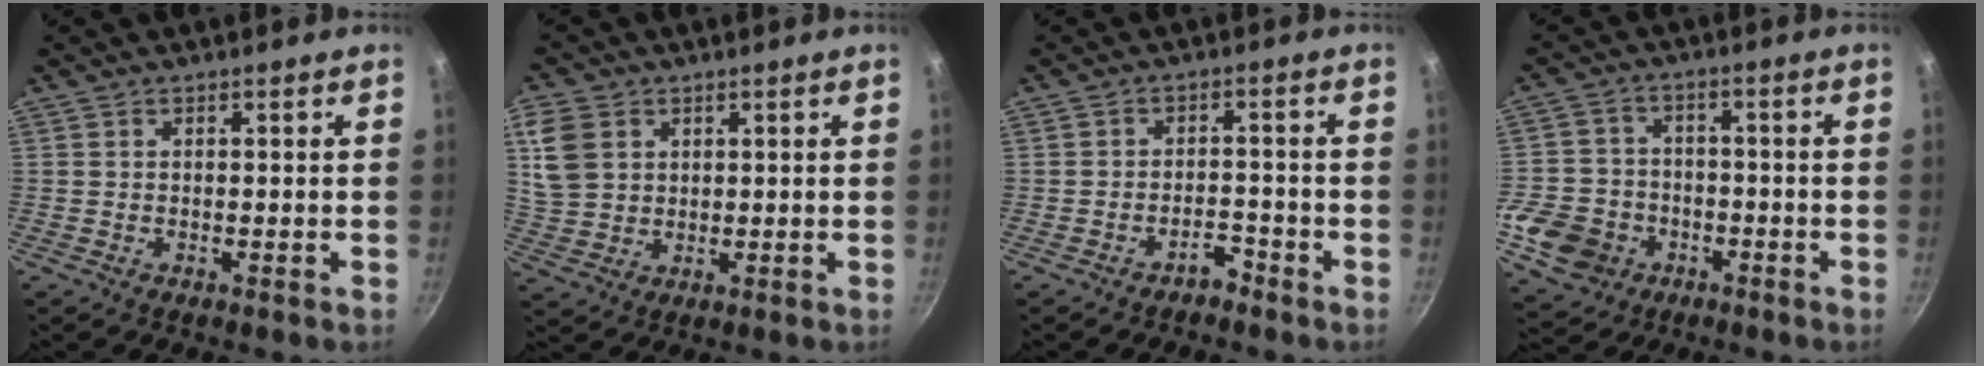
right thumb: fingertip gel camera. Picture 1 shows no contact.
{"total": 8.4, "force": [2.7, 6.4, 4.6], "torque": [-0.076, -0.005, 0.062]}
{"total": 4.1, "force": [-3.2, 1.4, 2.0], "torque": [-0.019, 0.033, -0.052]}
{"total": 11.5, "force": [-4.5, 9.4, 4.9], "torque": [-0.077, 0.033, -0.080]}